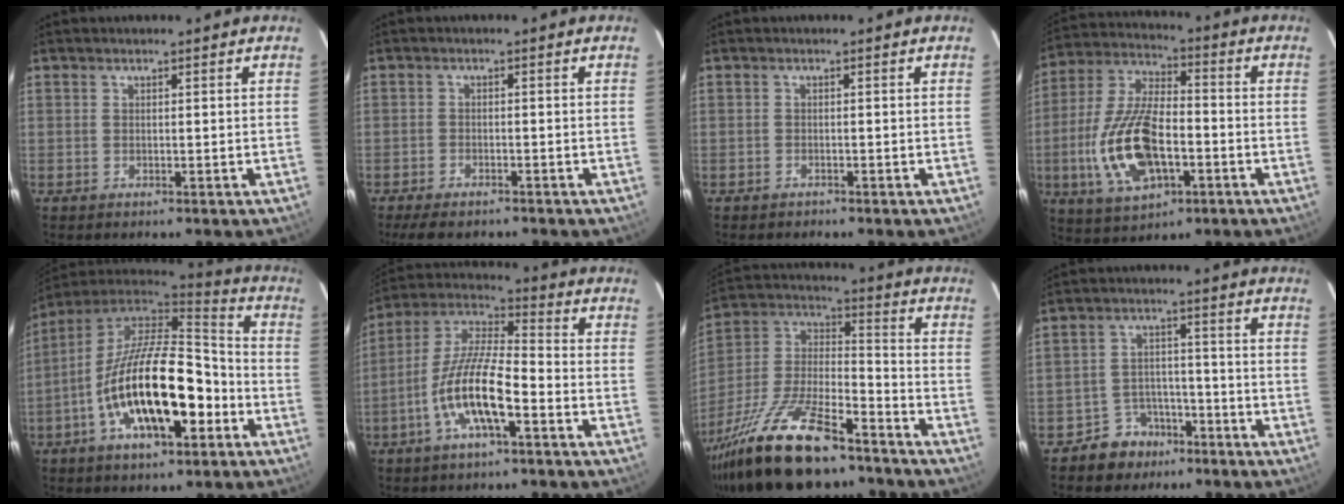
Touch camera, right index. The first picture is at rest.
{"total": 6.7, "force": [-5.5, 2.3, 3.0], "torque": [-0.078, -0.016, -0.090]}
{"total": 1.1, "force": [-0.9, 0.5, -0.1], "torque": [-0.002, 0.004, -0.015]}
{"total": 17.6, "force": [-4.8, 8.3, 14.8], "torque": [-0.319, -0.002, -0.081]}
{"total": 22.2, "force": [-7.7, 9.0, 18.7], "torque": [-0.346, -0.009, -0.132]}
{"total": 13.6, "force": [-5.6, 3.4, 11.9], "torque": [-0.243, -0.001, -0.111]}
{"total": 26.9, "force": [-19.1, 9.0, 16.7], "torque": [-0.342, -0.023, -0.321]}
{"total": 7.2, "force": [-5.1, 5.0, 1.0], "torque": [-0.033, 0.027, -0.072]}